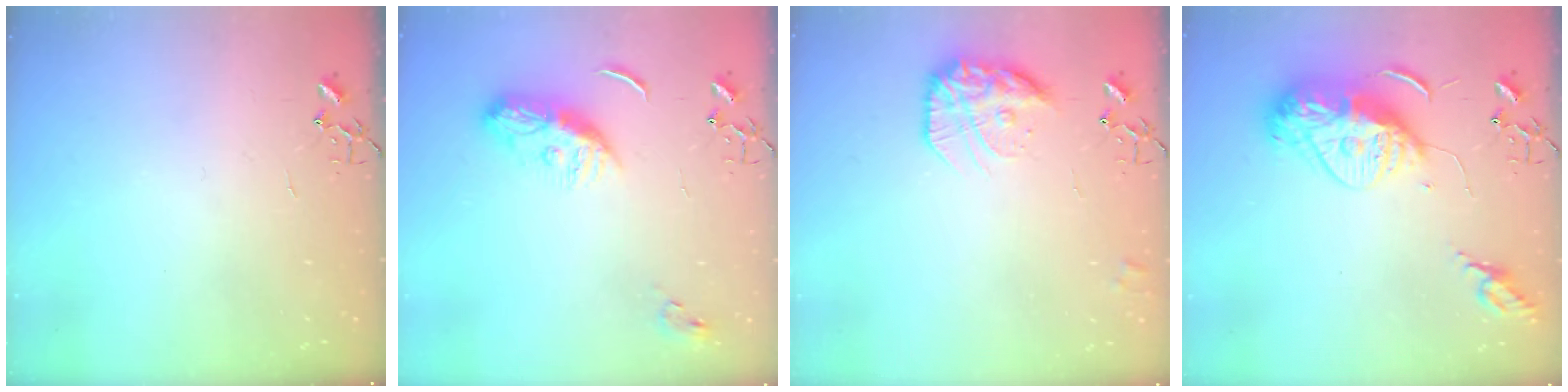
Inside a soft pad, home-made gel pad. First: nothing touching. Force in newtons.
{"total": 10.1, "press": 10.1, "slide": 0.1}
{"total": 15.4, "press": 15.4, "slide": 1.3}
{"total": 15.5, "press": 15.4, "slide": 1.6}